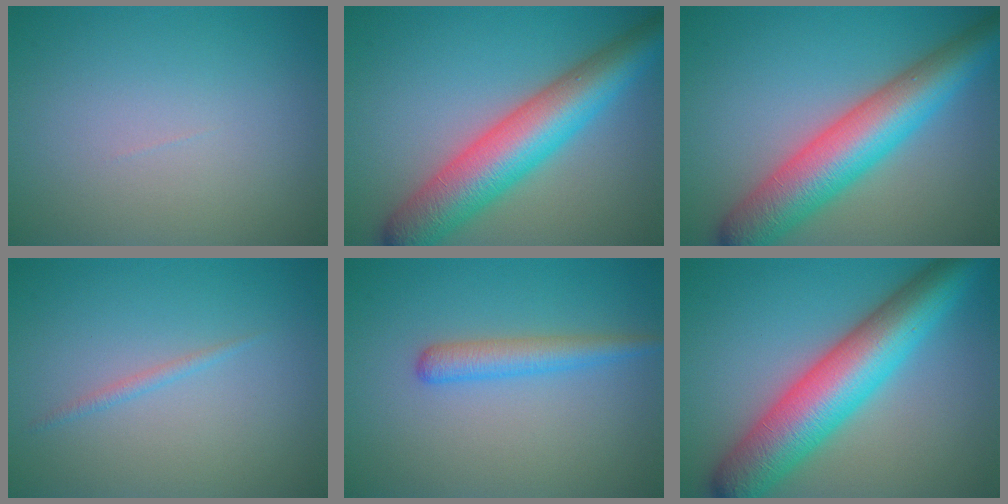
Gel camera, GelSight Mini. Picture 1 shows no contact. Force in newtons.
{"total": 9.0, "press": 9.0, "slide": 0.2}
{"total": 9.0, "press": 9.0, "slide": 0.2}
{"total": 0.8, "press": 0.8, "slide": 0.1}
{"total": 2.5, "press": 2.5, "slide": 0.1}
{"total": 10.2, "press": 10.2, "slide": 0.2}